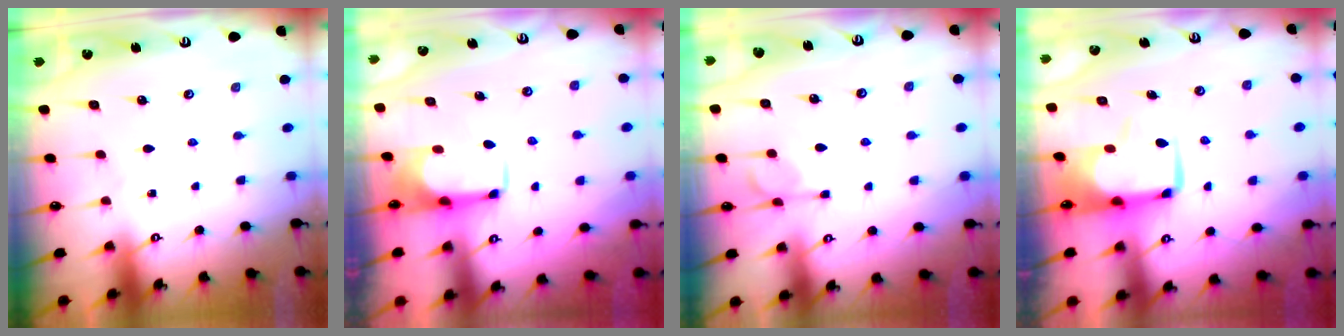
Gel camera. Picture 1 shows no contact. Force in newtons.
{"total": 1.0, "press": 1.0, "slide": 0.1}
{"total": 6.1, "press": 6.1, "slide": 0.5}
{"total": 1.4, "press": 1.0, "slide": 1.0}